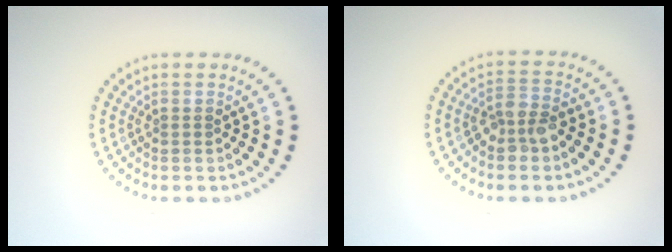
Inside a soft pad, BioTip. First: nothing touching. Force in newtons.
{"total": 2.7, "press": 2.3, "slide": 1.4}